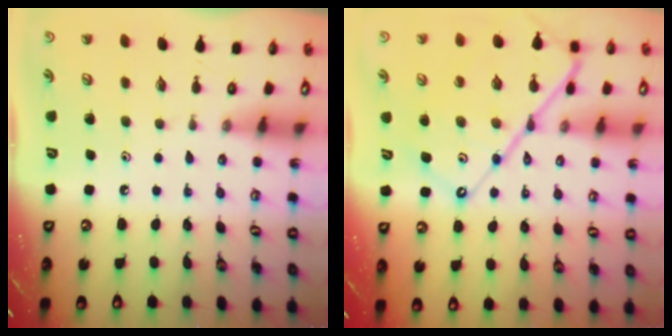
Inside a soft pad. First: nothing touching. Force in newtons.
{"total": 15.9, "press": 15.8, "slide": 1.7}